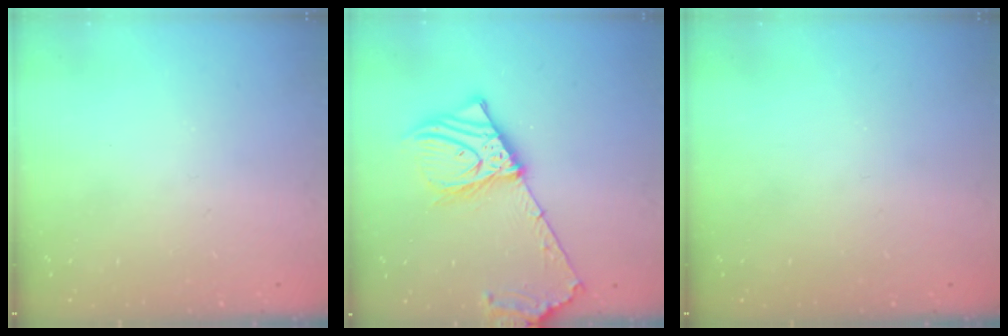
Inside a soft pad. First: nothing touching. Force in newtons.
{"total": 14.1, "press": 13.9, "slide": 2.5}
{"total": 0.0}